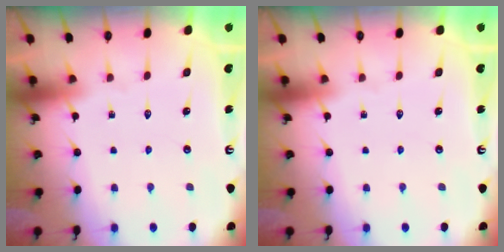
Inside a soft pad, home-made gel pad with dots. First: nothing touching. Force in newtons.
{"total": 0.0}